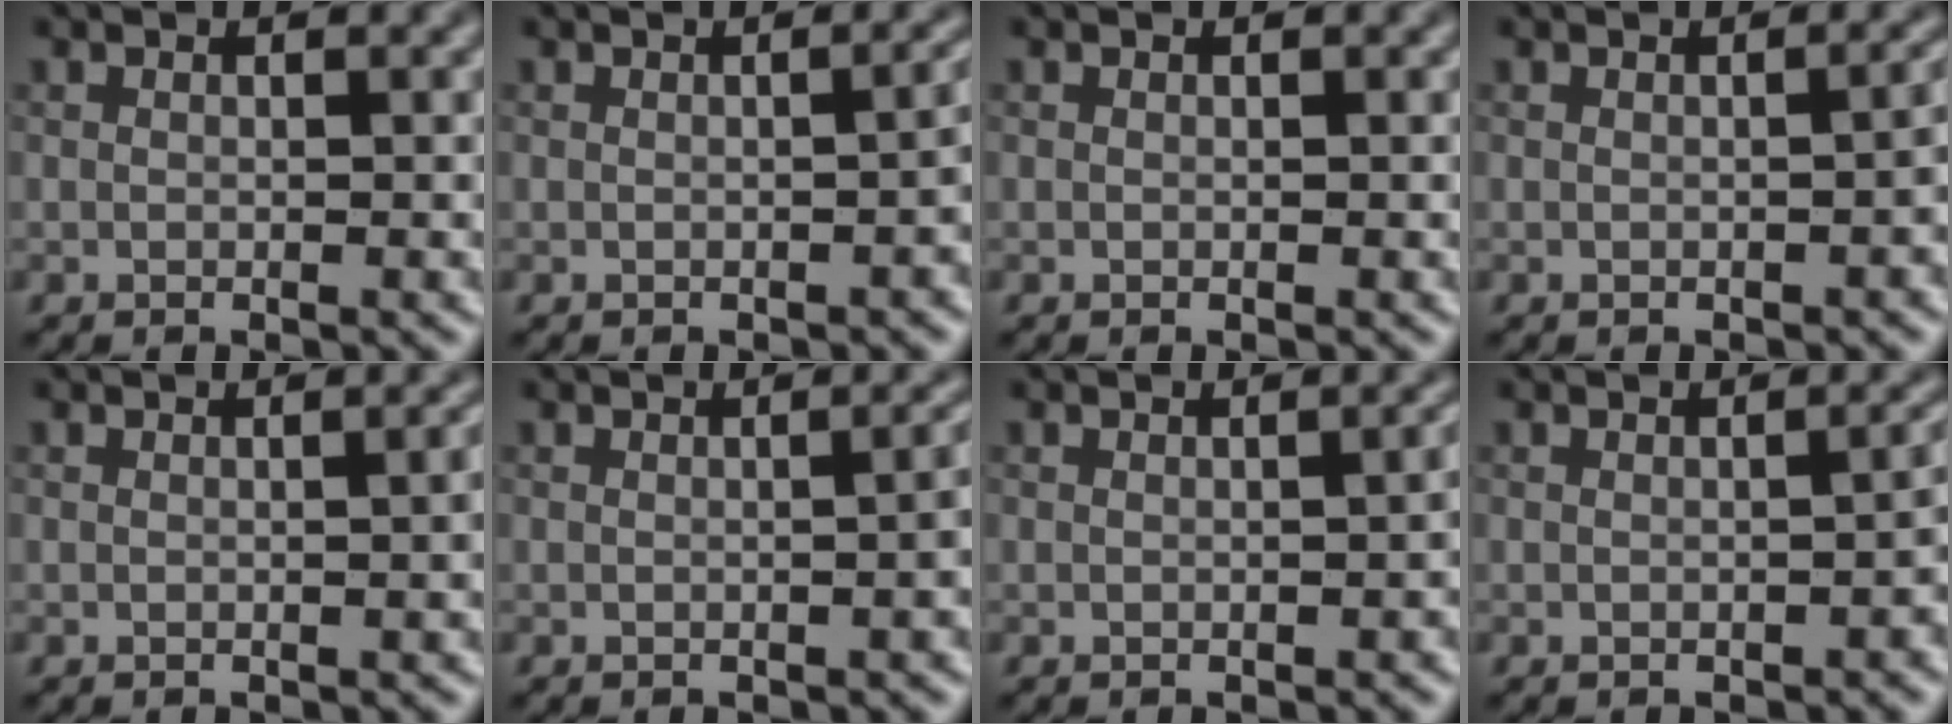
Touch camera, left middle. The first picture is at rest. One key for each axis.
{"total": 2.6, "fx": -0.7, "fy": 1.1, "fz": 2.3, "tx": -0.023, "ty": 0.005, "tz": -0.007}
{"total": 0.0}
{"total": 2.6, "fx": -0.6, "fy": 1.1, "fz": 2.3, "tx": -0.021, "ty": 0.007, "tz": -0.007}
{"total": 2.2, "fx": 0.0, "fy": 0.9, "fz": 2.0, "tx": -0.013, "ty": 0.007, "tz": 0.001}
{"total": 3.2, "fx": -0.4, "fy": 1.6, "fz": 2.8, "tx": -0.014, "ty": 0.006, "tz": 0.001}
{"total": 1.8, "fx": -0.4, "fy": 0.7, "fz": 1.6, "tx": -0.016, "ty": 0.003, "tz": -0.005}
{"total": 2.4, "fx": -0.8, "fy": 0.9, "fz": 2.1, "tx": -0.025, "ty": 0.003, "tz": -0.010}